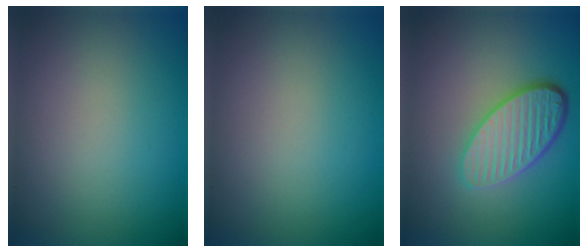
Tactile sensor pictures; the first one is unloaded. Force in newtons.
{"total": 0.0}
{"total": 5.3, "press": 3.9, "slide": 3.6}